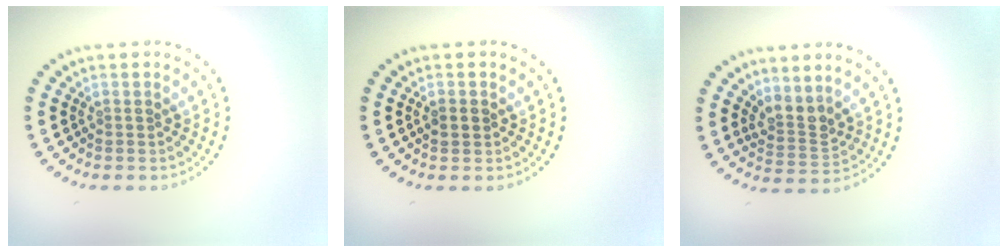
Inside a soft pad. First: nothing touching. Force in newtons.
{"total": 1.7, "press": 1.7, "slide": 0.2}
{"total": 2.5, "press": 1.9, "slide": 1.7}